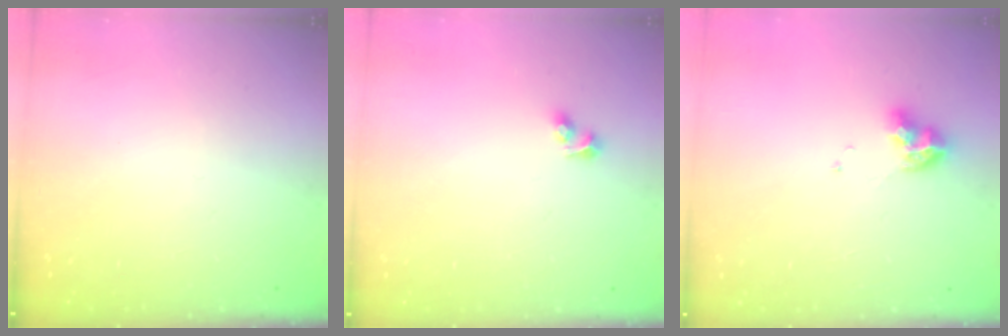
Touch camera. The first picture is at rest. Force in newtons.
{"total": 3.5, "press": 3.0, "slide": 1.8}
{"total": 8.6, "press": 8.5, "slide": 0.9}